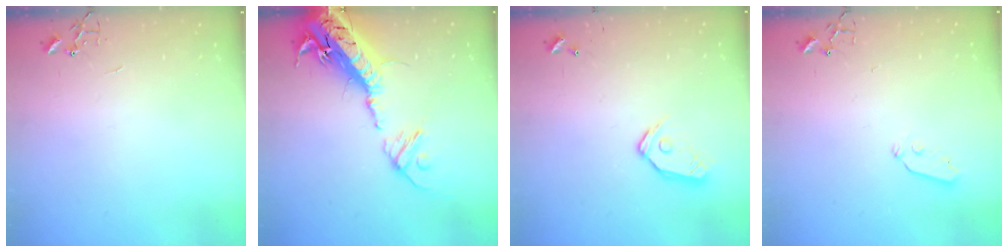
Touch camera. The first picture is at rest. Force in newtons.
{"total": 23.7, "press": 23.1, "slide": 5.3}
{"total": 9.8, "press": 9.8, "slide": 0.9}
{"total": 3.3, "press": 3.3, "slide": 0.4}